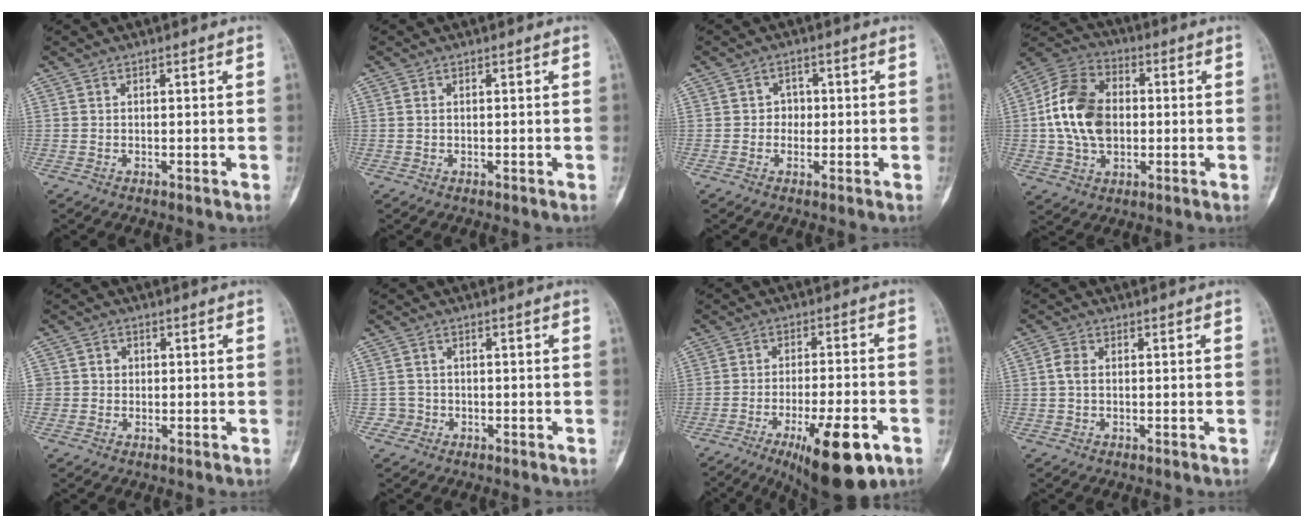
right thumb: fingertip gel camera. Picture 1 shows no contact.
{"total": 0.5, "force": [0.1, 0.3, 0.4], "torque": [-0.010, 0.002, 0.002]}
{"total": 2.4, "force": [-0.1, 2.2, 0.9], "torque": [0.011, 0.009, -0.010]}
{"total": 15.7, "force": [0.1, 11.0, 11.2], "torque": [-0.194, 0.021, -0.003]}
{"total": 2.5, "force": [0.1, 2.5, 0.5], "torque": [0.011, 0.007, -0.001]}
{"total": 1.8, "force": [-0.7, 1.7, -0.3], "torque": [0.018, 0.009, -0.019]}
{"total": 16.1, "force": [-8.0, 4.8, 13.2], "torque": [-0.184, 0.023, -0.111]}
{"total": 2.6, "force": [0.2, 1.7, 1.9], "torque": [-0.042, 0.006, -0.001]}